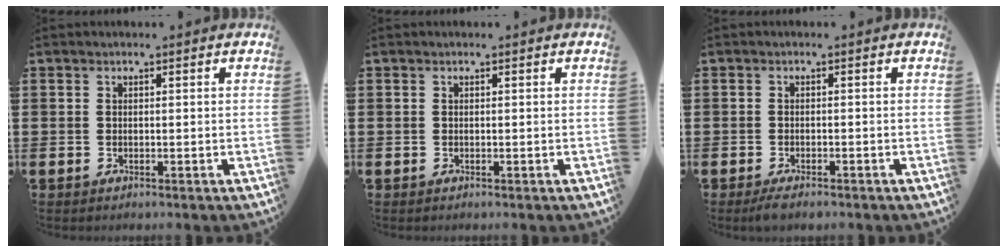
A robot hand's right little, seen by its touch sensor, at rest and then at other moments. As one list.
[{"total": 0.0}, {"total": 1.4, "force": [-1.0, 0.4, 0.9], "torque": [-0.017, 0.001, -0.021]}]